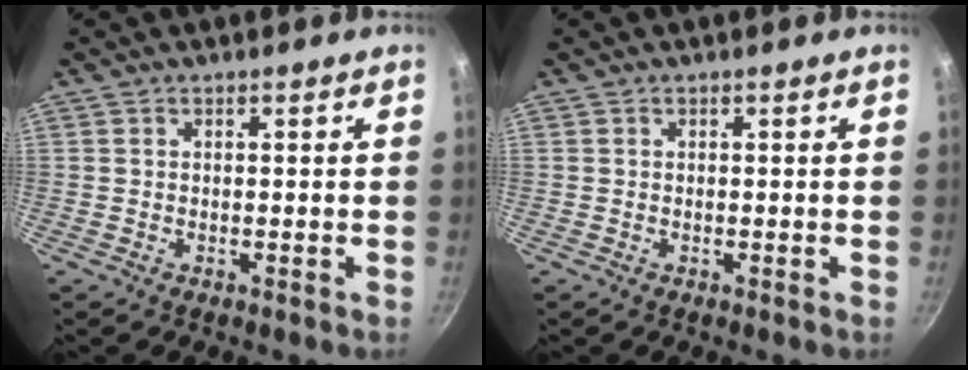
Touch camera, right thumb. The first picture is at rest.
{"total": 0.0}